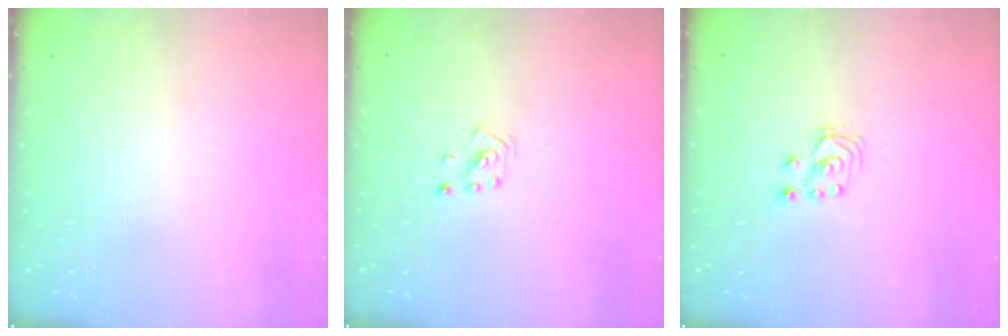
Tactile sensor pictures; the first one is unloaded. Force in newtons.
{"total": 2.2, "press": 2.2, "slide": 0.6}
{"total": 2.8, "press": 2.7, "slide": 0.7}